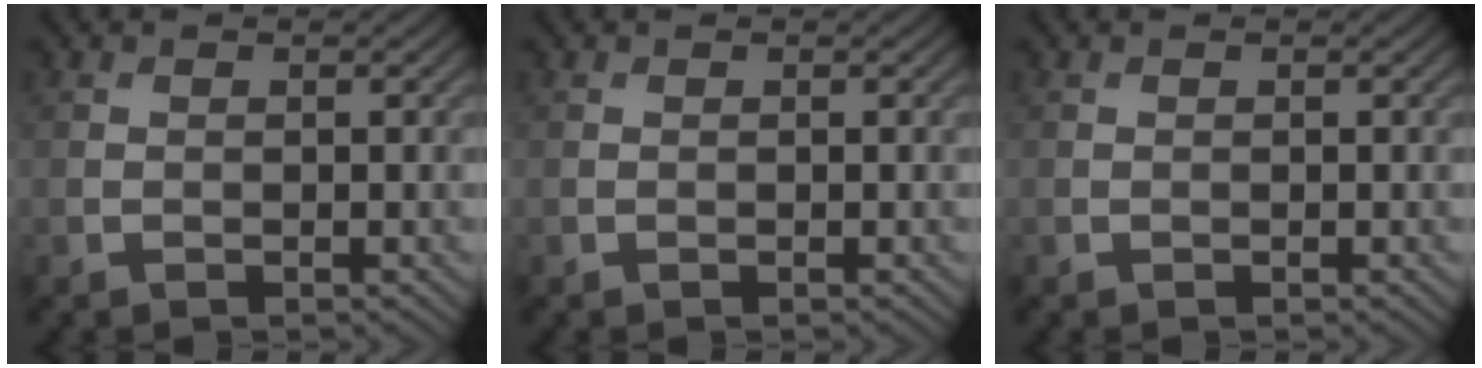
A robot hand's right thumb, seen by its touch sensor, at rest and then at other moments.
{"total": 0.0}
{"total": 0.0}